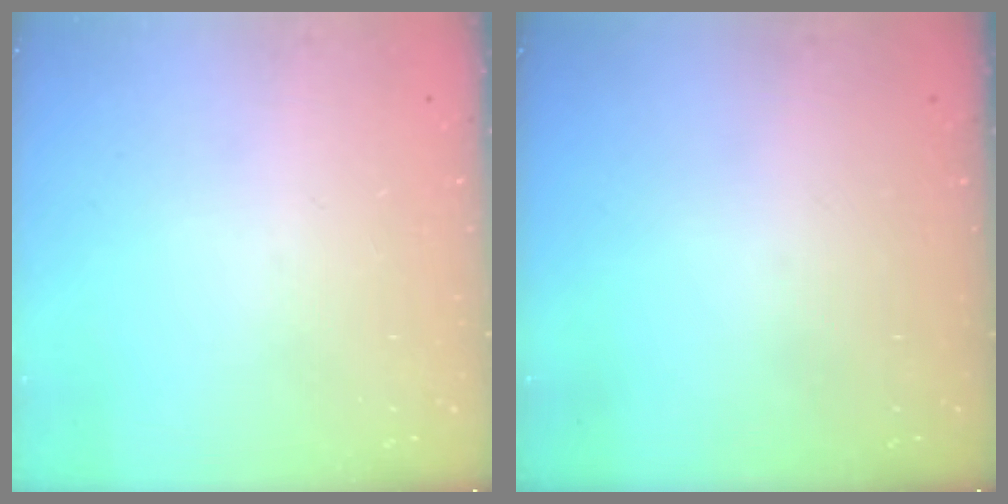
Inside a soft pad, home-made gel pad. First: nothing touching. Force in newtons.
{"total": 0.0}